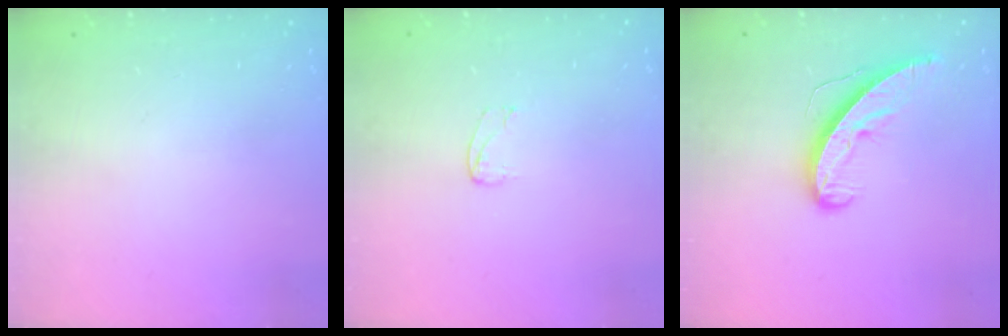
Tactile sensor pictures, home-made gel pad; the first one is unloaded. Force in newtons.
{"total": 2.9, "press": 2.9, "slide": 0.2}
{"total": 8.7, "press": 8.7, "slide": 0.7}